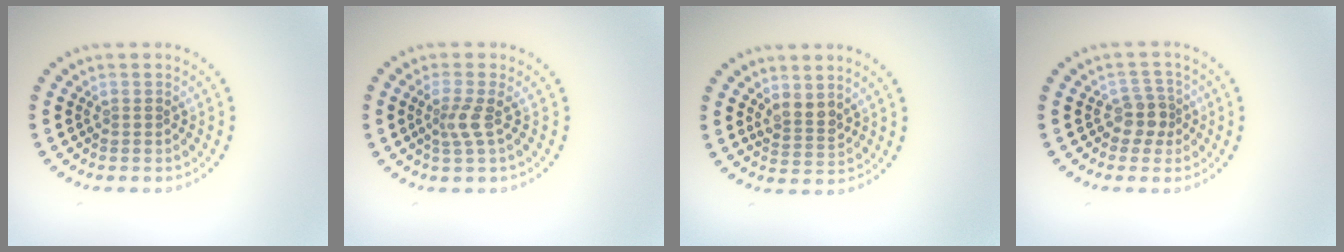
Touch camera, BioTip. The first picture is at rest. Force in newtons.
{"total": 2.0, "press": 1.3, "slide": 1.5}
{"total": 2.0, "press": 1.7, "slide": 1.1}
{"total": 2.2, "press": 1.7, "slide": 1.3}